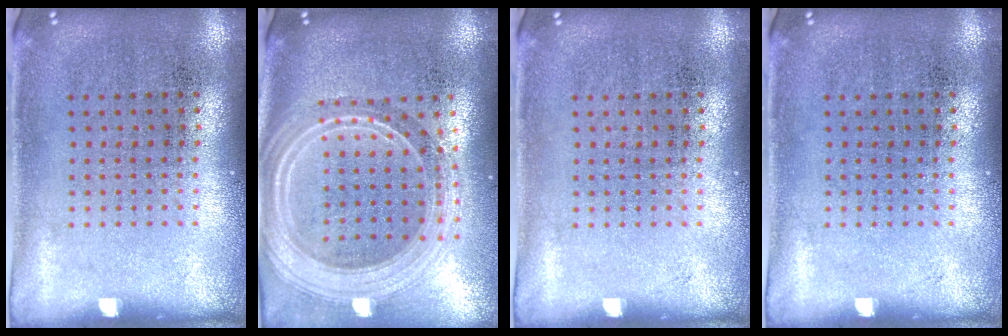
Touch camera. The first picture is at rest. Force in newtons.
{"total": 2.7, "press": 2.3, "slide": 1.4}
{"total": 0.0}
{"total": 0.0}